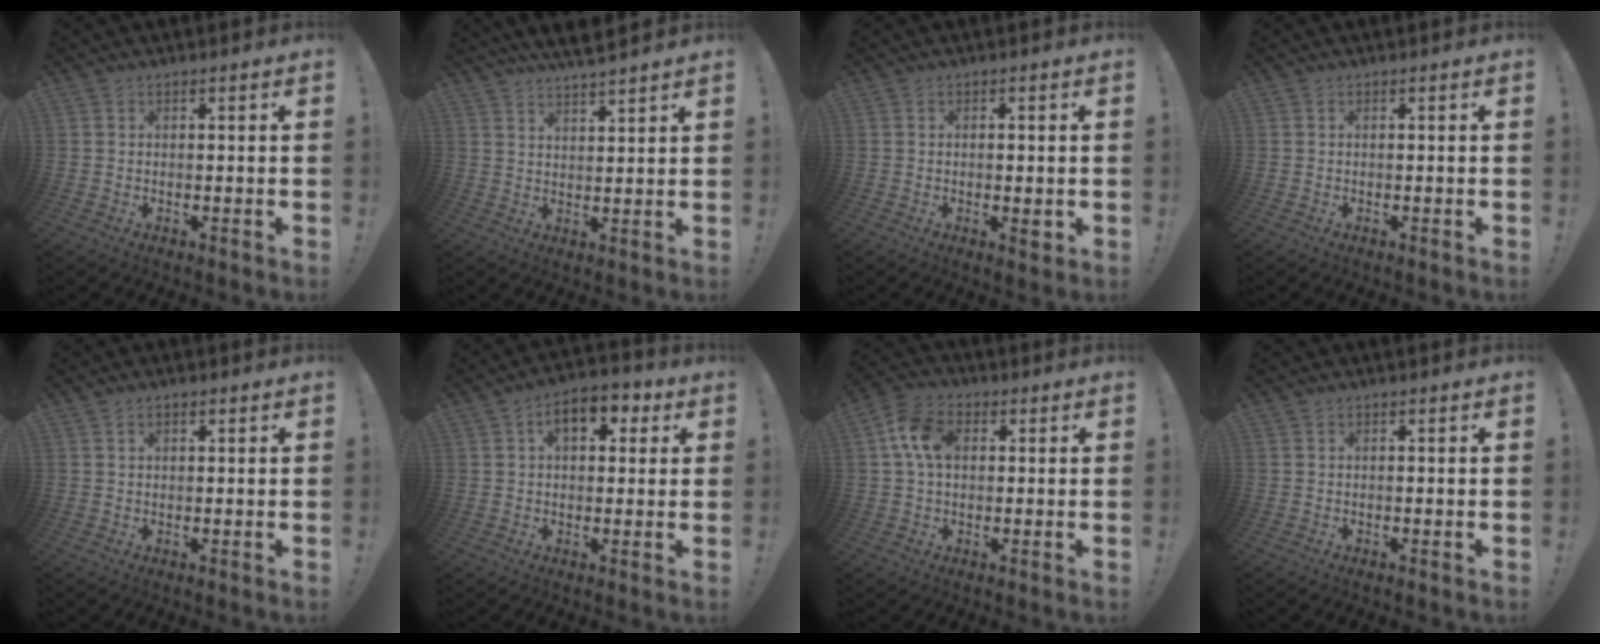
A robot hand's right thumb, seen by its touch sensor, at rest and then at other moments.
{"total": 5.7, "force": [5.2, 0.6, 2.3], "torque": [-0.039, -0.033, 0.094]}
{"total": 2.3, "force": [-0.6, 0.9, 2.0], "torque": [-0.019, -0.002, -0.011]}
{"total": 0.0}
{"total": 1.2, "force": [0.7, 0.7, 0.7], "torque": [-0.005, 0.000, 0.012]}
{"total": 8.9, "force": [3.6, 5.2, 6.4], "torque": [-0.080, -0.005, 0.058]}
{"total": 9.7, "force": [1.9, 6.7, 6.8], "torque": [-0.127, 0.010, 0.038]}
{"total": 0.0}